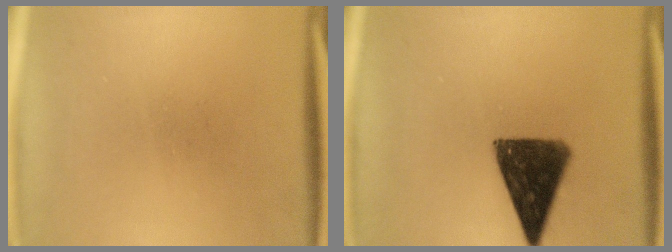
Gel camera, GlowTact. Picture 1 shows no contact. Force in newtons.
{"total": 12.3}